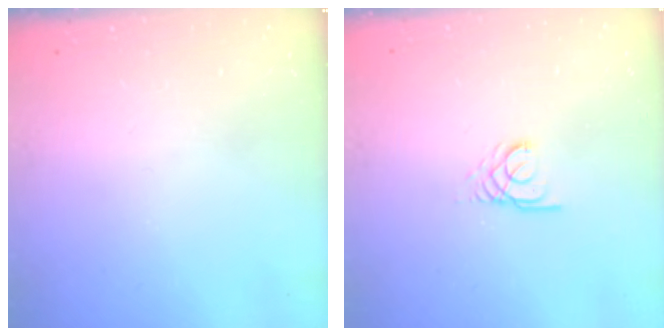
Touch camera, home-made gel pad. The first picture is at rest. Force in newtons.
{"total": 2.2, "press": 2.2, "slide": 0.2}